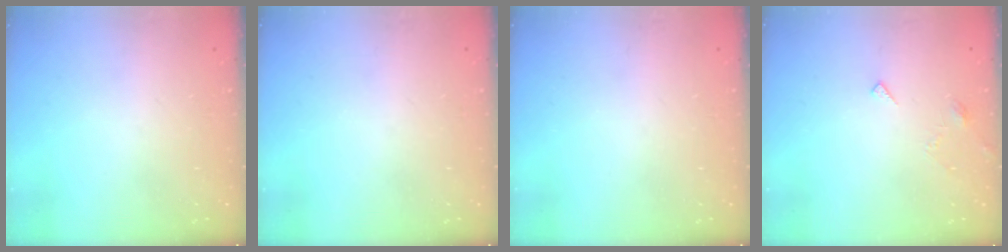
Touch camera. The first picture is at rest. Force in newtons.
{"total": 0.0}
{"total": 0.0}
{"total": 4.1, "press": 4.1, "slide": 0.4}